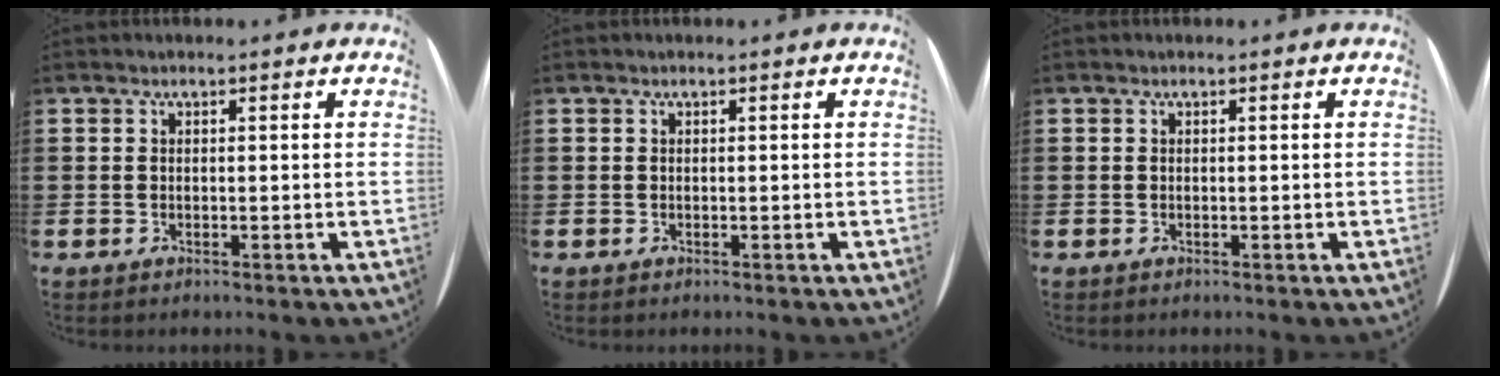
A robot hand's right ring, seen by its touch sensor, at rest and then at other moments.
{"total": 0.0}
{"total": 0.0}